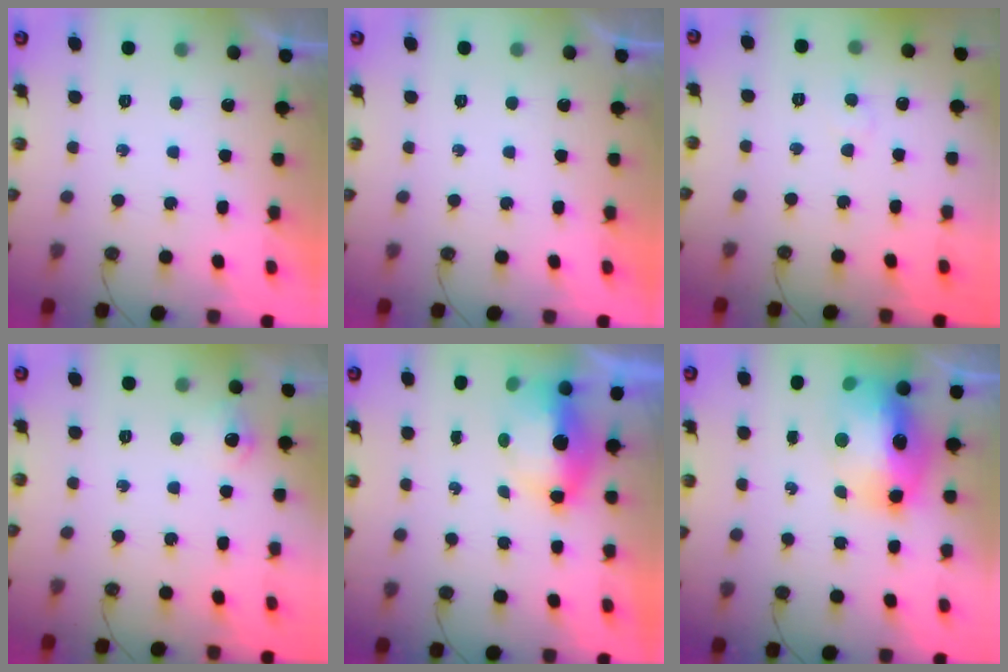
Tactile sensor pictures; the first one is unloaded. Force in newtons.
{"total": 0.0}
{"total": 3.0, "press": 3.0, "slide": 0.4}
{"total": 6.9, "press": 6.8, "slide": 0.9}
{"total": 11.1, "press": 9.2, "slide": 6.3}
{"total": 16.2, "press": 16.1, "slide": 1.6}